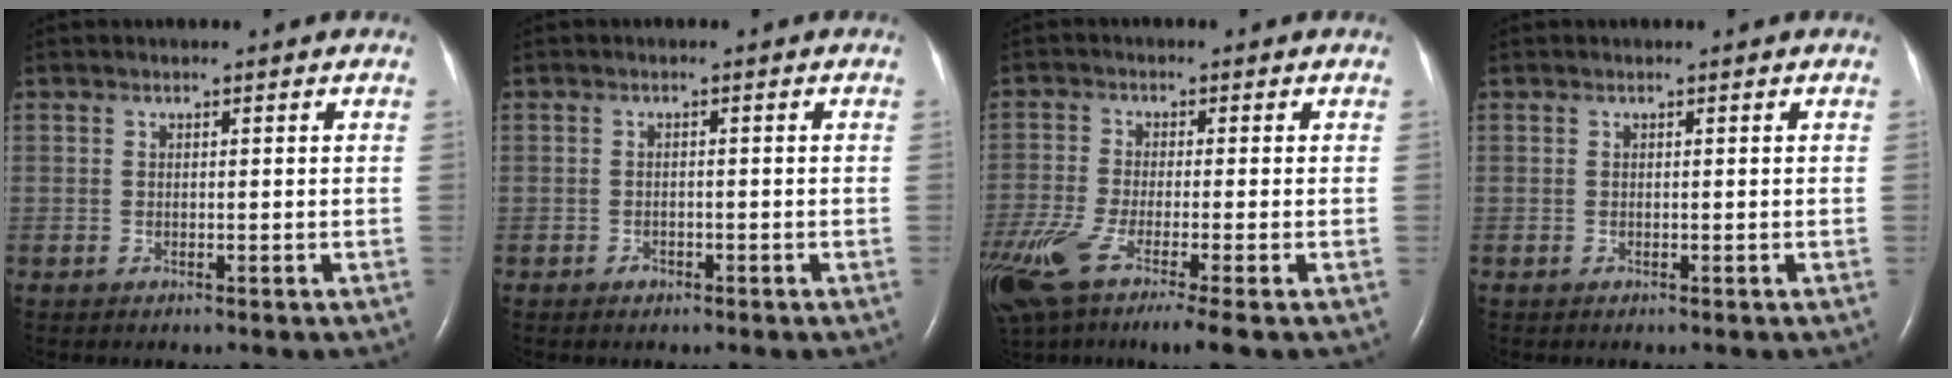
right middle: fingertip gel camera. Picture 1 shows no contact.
{"total": 0.9, "force": [-0.6, 0.7, 0.2], "torque": [-0.003, 0.002, -0.010]}
{"total": 13.0, "force": [-8.0, 1.4, 10.1], "torque": [-0.222, -0.037, -0.145]}
{"total": 0.0}